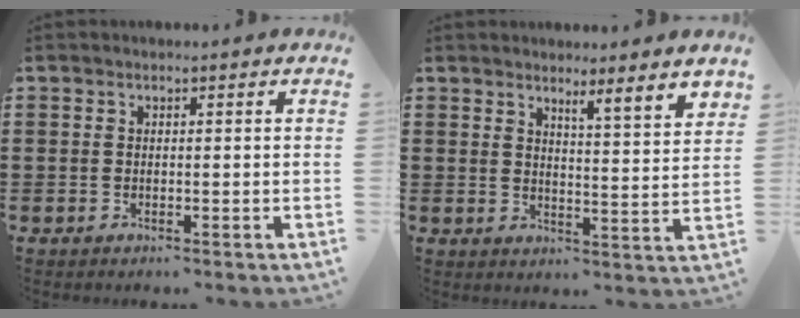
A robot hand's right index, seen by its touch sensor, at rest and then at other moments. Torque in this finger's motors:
{"motor_torque": [-0.09, 0.28, 0.22, 0.02]}